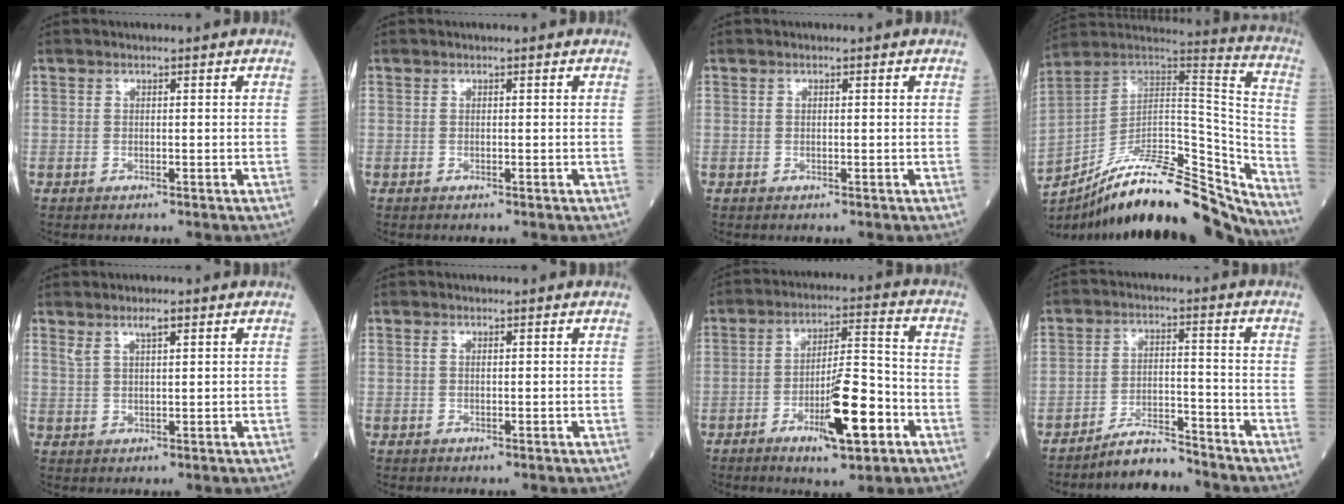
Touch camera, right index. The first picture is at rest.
{"total": 0.0}
{"total": 0.0}
{"total": 25.0, "force": [-20.9, 5.2, 12.7], "torque": [-0.167, 0.031, -0.327]}
{"total": 2.8, "force": [1.9, 0.5, 1.9], "torque": [-0.040, 0.006, 0.037]}
{"total": 0.6, "force": [0.3, 0.3, 0.5], "torque": [-0.016, 0.007, 0.005]}
{"total": 11.2, "force": [-4.8, 2.0, 9.9], "torque": [-0.165, 0.000, -0.076]}
{"total": 5.3, "force": [-5.2, 0.7, 0.8], "torque": [-0.012, 0.000, -0.091]}